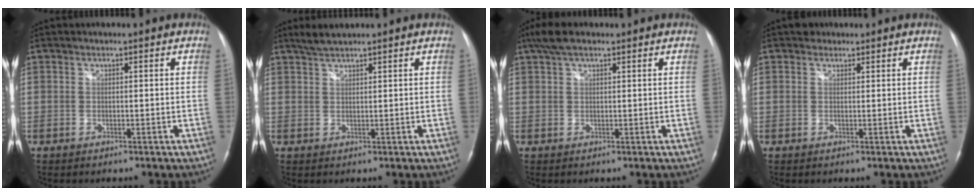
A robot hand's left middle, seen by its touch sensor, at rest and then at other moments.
{"total": 2.7, "force": [2.4, 0.1, 1.1], "torque": [-0.029, 0.006, 0.048]}
{"total": 4.3, "force": [3.0, 1.4, 2.7], "torque": [-0.064, 0.023, 0.058]}
{"total": 1.3, "force": [1.0, 0.9, 0.0], "torque": [0.003, 0.006, 0.010]}